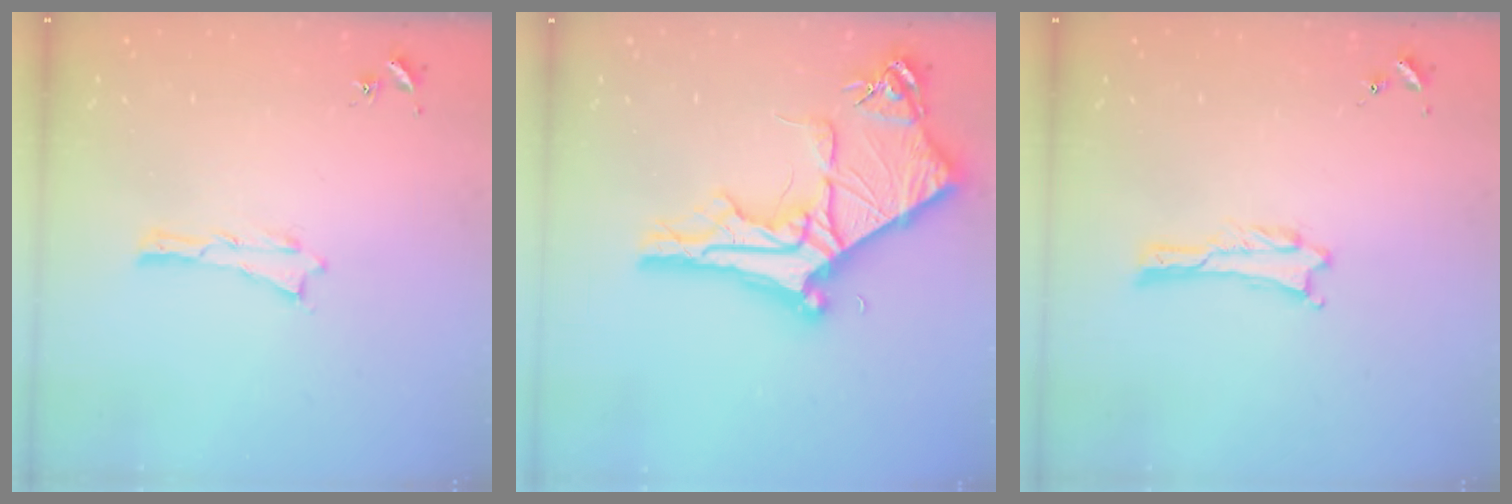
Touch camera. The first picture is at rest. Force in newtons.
{"total": 11.1, "press": 11.0, "slide": 1.3}
{"total": 0.6, "press": 0.6, "slide": 0.1}